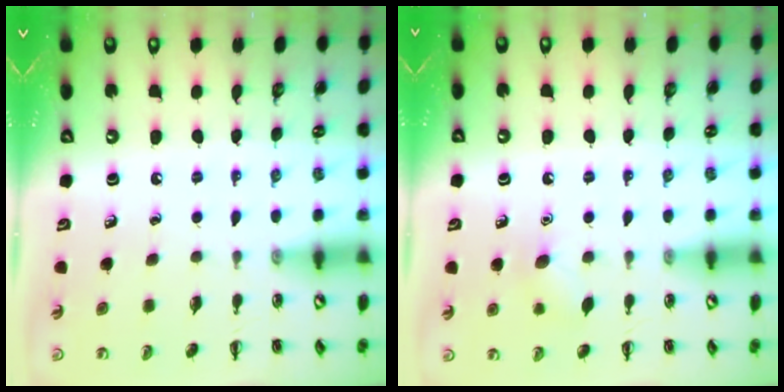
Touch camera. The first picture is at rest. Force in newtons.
{"total": 5.9, "press": 5.8, "slide": 1.4}